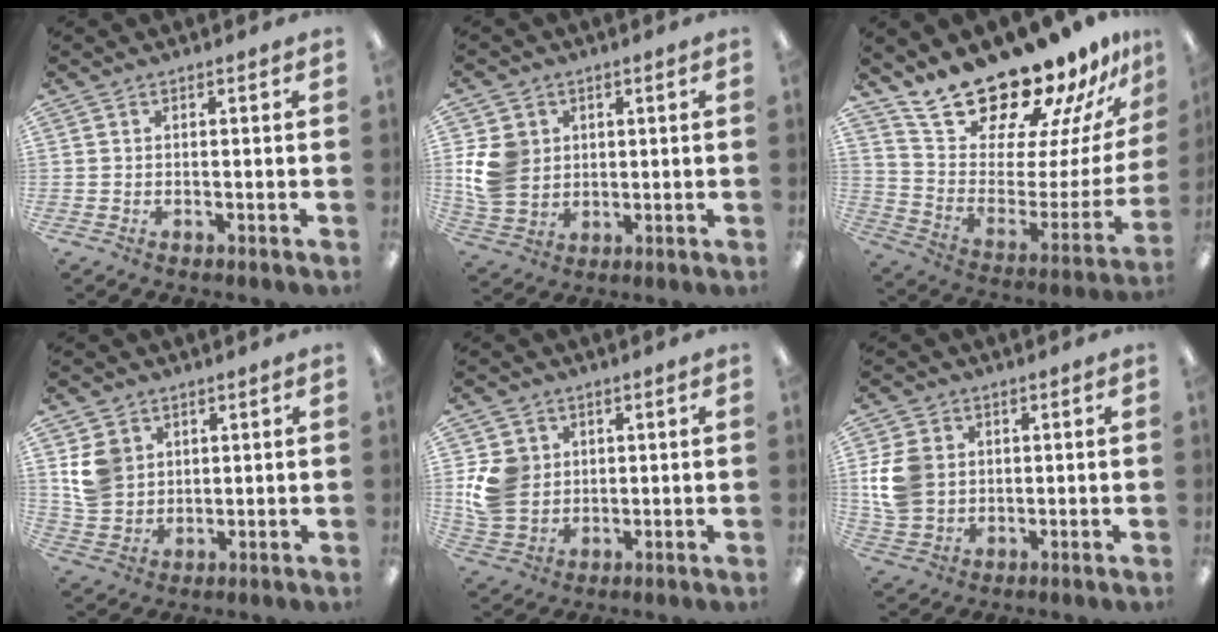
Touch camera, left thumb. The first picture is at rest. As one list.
[{"total": 9.8, "force": [1.9, 8.8, 4.0], "torque": [-0.093, 0.006, 0.040]}, {"total": 19.1, "force": [18.3, 3.3, 4.3], "torque": [-0.086, -0.168, 0.317]}, {"total": 8.3, "force": [3.1, 7.2, 2.8], "torque": [-0.056, 0.007, 0.066]}, {"total": 9.4, "force": [1.5, 8.6, 3.6], "torque": [-0.079, 0.007, 0.035]}, {"total": 10.3, "force": [1.4, 8.6, 5.4], "torque": [-0.117, 0.015, 0.030]}]